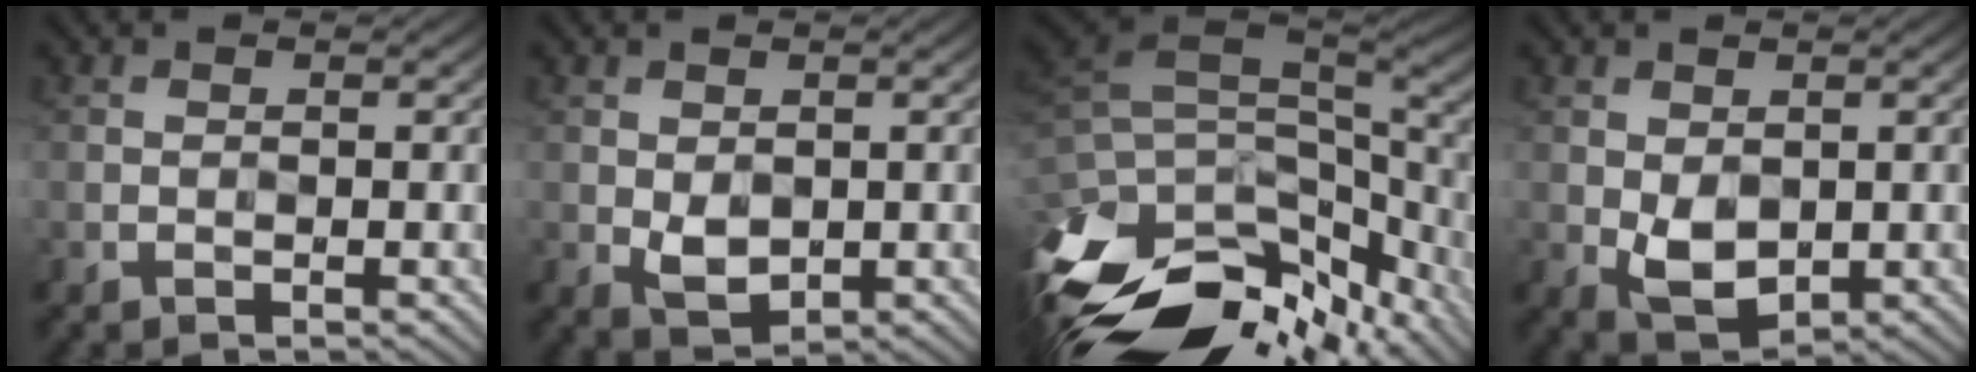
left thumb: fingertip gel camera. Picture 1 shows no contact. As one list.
[{"total": 3.1, "force": [0.0, 2.1, 2.3], "torque": [-0.050, -0.007, 0.006]}, {"total": 15.6, "force": [-6.6, 8.1, 11.5], "torque": [-0.259, -0.020, -0.077]}, {"total": 4.8, "force": [-0.3, 3.1, 3.7], "torque": [-0.079, -0.009, 0.001]}]